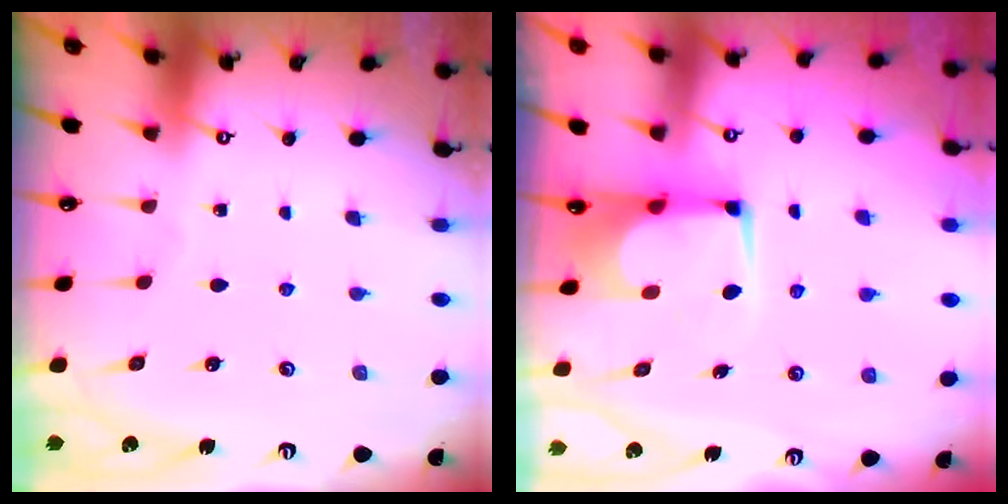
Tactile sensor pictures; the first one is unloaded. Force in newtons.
{"total": 2.6, "press": 2.5, "slide": 0.6}